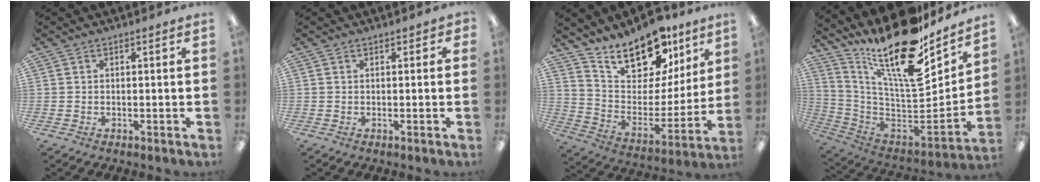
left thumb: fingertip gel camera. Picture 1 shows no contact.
{"total": 0.7, "force": [0.2, 0.6, 0.2], "torque": [-0.005, 0.003, 0.004]}
{"total": 18.6, "force": [15.1, 8.5, 6.9], "torque": [-0.120, -0.110, 0.272]}
{"total": 27.5, "force": [16.6, 10.0, 19.5], "torque": [-0.361, -0.132, 0.281]}